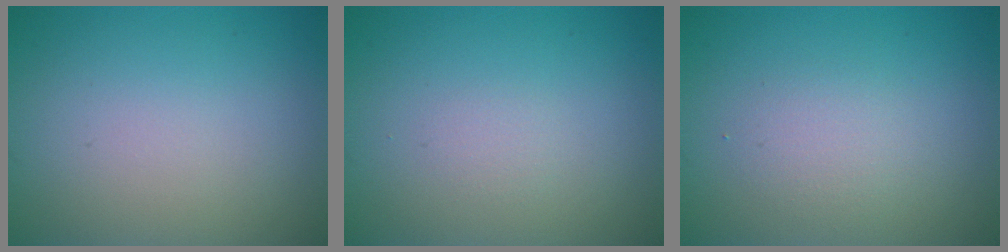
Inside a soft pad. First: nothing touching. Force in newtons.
{"total": 0.5, "press": 0.5, "slide": 0.0}
{"total": 1.7, "press": 1.7, "slide": 0.1}